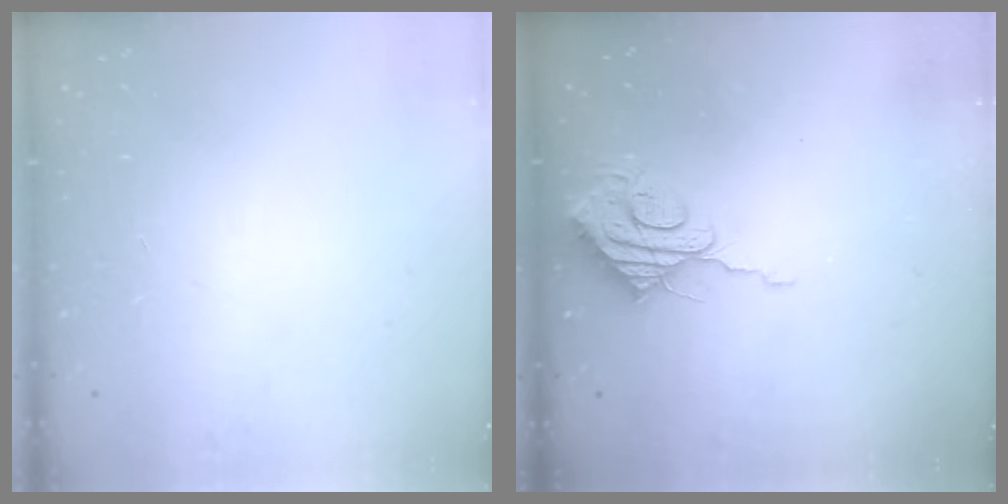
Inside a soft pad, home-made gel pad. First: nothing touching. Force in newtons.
{"total": 9.5, "press": 9.5, "slide": 0.7}